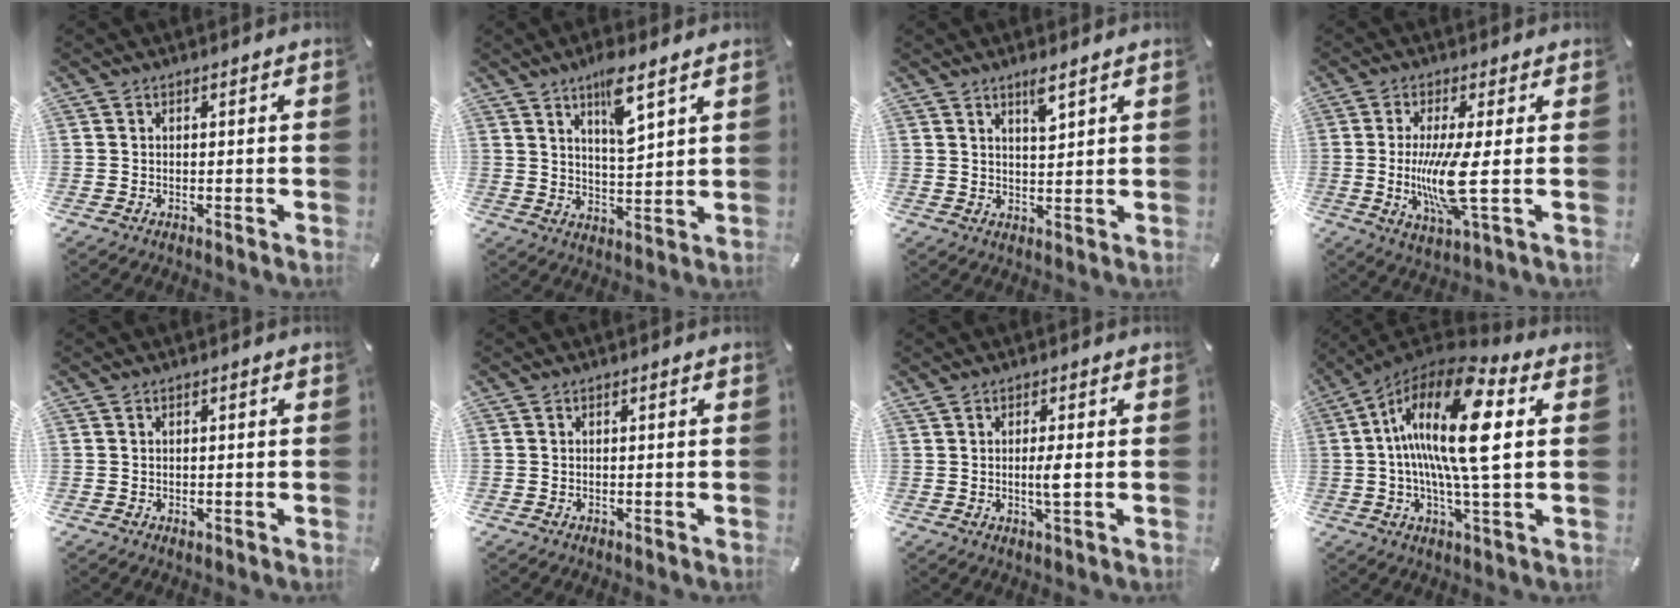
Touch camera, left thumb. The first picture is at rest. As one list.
[{"total": 8.9, "force": [5.7, 2.4, 6.4], "torque": [-0.100, -0.032, 0.093]}, {"total": 3.9, "force": [2.8, 0.9, 2.5], "torque": [-0.039, -0.013, 0.047]}, {"total": 12.0, "force": [-0.5, 1.9, 11.9], "torque": [-0.244, -0.032, -0.019]}, {"total": 1.1, "force": [-0.2, 0.8, 0.6], "torque": [-0.012, 0.001, -0.005]}, {"total": 0.0}, {"total": 3.7, "force": [0.1, 0.3, 3.7], "torque": [-0.069, -0.006, -0.001]}, {"total": 20.3, "force": [3.0, 5.2, 19.4], "torque": [-0.390, -0.007, 0.034]}]